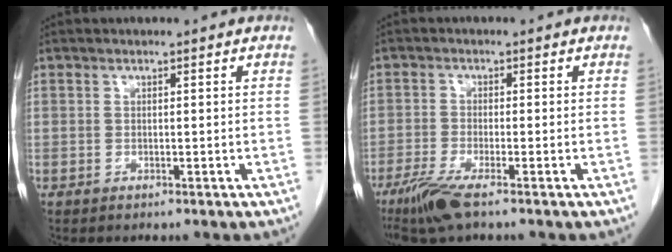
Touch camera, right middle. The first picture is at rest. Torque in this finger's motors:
{"motor_torque": [0.84, -0.67, 0.07, 0.06]}